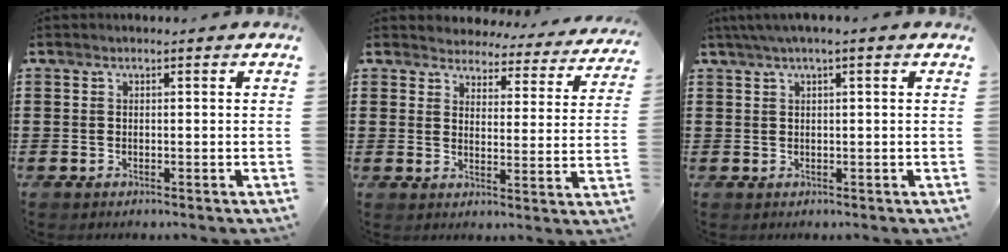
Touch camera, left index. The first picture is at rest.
{"total": 4.2, "force": [4.2, 0.5, 0.0], "torque": [-0.018, -0.037, 0.070]}
{"total": 1.7, "force": [0.7, 0.0, 1.6], "torque": [-0.030, -0.002, 0.013]}